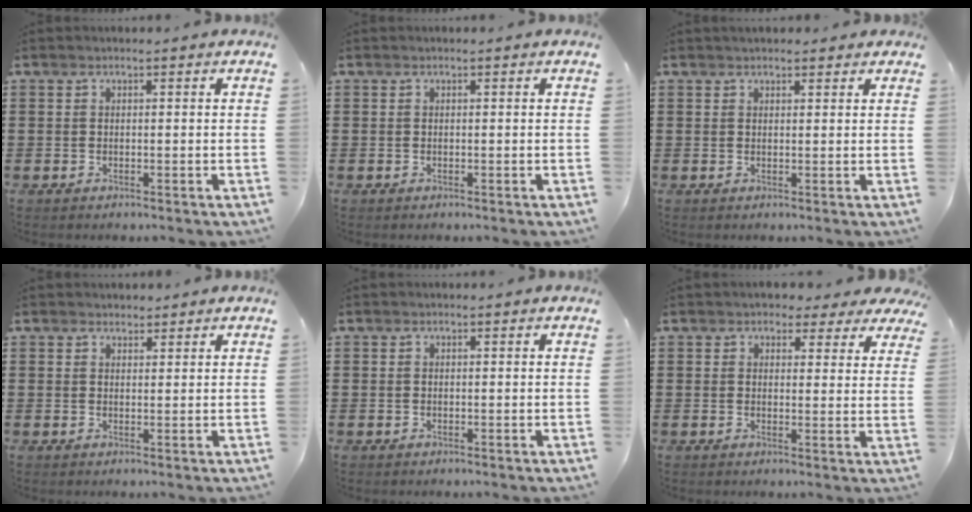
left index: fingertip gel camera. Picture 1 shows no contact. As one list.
[{"total": 0.0}, {"total": 1.4, "force": [1.3, 0.5, 0.2], "torque": [-0.006, 0.006, 0.025]}, {"total": 1.4, "force": [1.2, 0.6, -0.2], "torque": [0.000, 0.005, 0.025]}, {"total": 0.0}, {"total": 2.9, "force": [2.5, 1.4, 0.6], "torque": [-0.017, -0.002, 0.043]}]